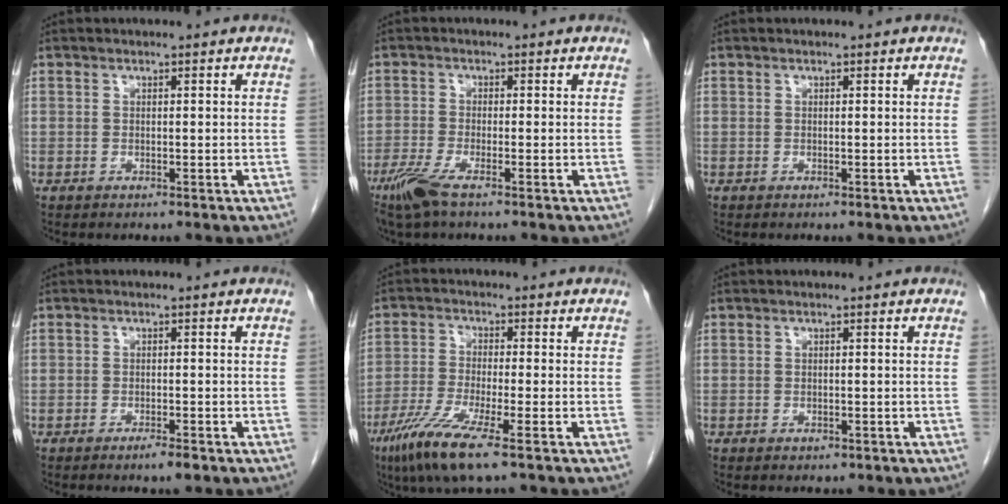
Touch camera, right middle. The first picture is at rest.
{"total": 4.5, "force": [-3.0, 0.5, 3.4], "torque": [-0.078, -0.013, -0.063]}
{"total": 0.0}
{"total": 1.8, "force": [-1.3, 0.3, 1.3], "torque": [-0.022, -0.002, -0.018]}
{"total": 8.6, "force": [-5.1, 0.2, 6.9], "torque": [-0.145, -0.026, -0.096]}
{"total": 0.7, "force": [-0.3, 0.5, 0.4], "torque": [-0.009, -0.001, -0.001]}